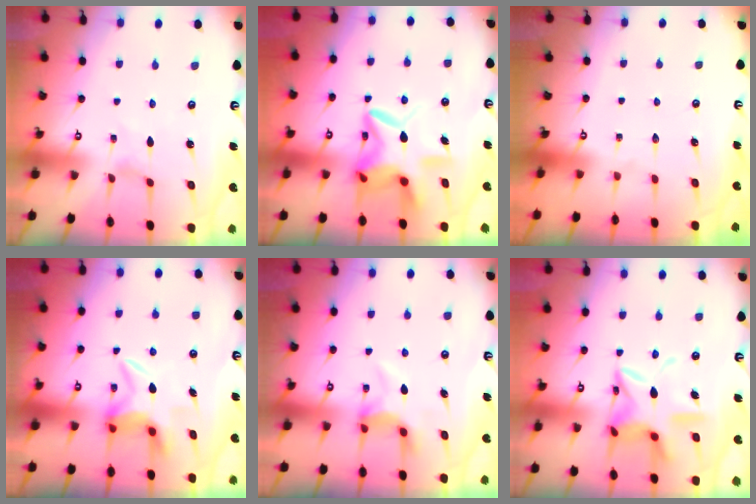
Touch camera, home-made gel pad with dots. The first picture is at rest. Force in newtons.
{"total": 13.4, "press": 13.4, "slide": 1.3}
{"total": 0.0}
{"total": 6.1, "press": 6.0, "slide": 0.8}
{"total": 6.2, "press": 6.1, "slide": 1.3}
{"total": 15.5, "press": 15.4, "slide": 1.4}